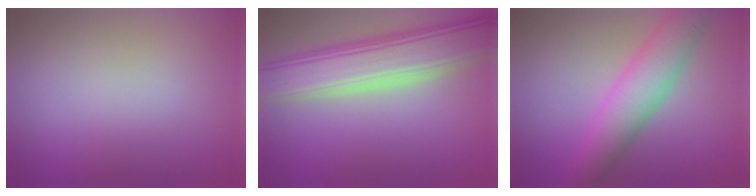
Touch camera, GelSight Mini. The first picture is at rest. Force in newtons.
{"total": 8.2, "press": 8.2, "slide": 0.5}
{"total": 6.1, "press": 6.1, "slide": 0.2}